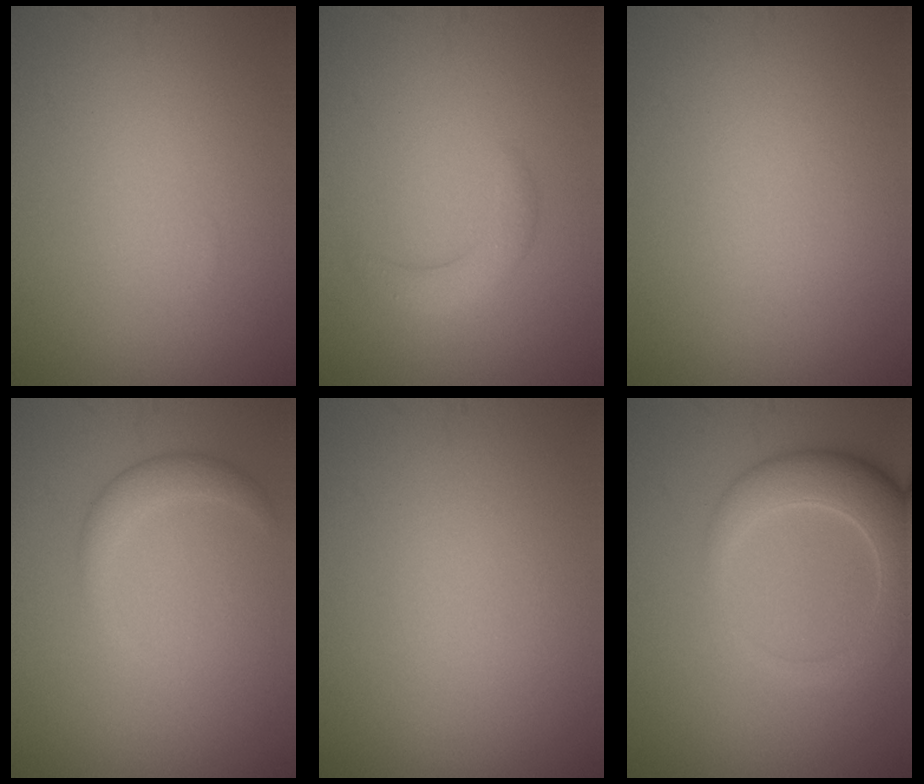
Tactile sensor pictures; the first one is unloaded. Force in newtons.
{"total": 2.2, "press": 2.2, "slide": 0.1}
{"total": 0.0}
{"total": 2.0, "press": 2.0, "slide": 0.2}
{"total": 0.0}
{"total": 5.6, "press": 5.6, "slide": 0.7}